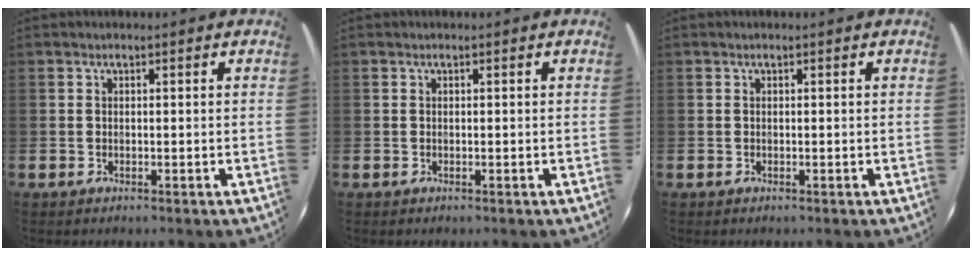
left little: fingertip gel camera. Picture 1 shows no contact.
{"total": 0.0}
{"total": 0.0}